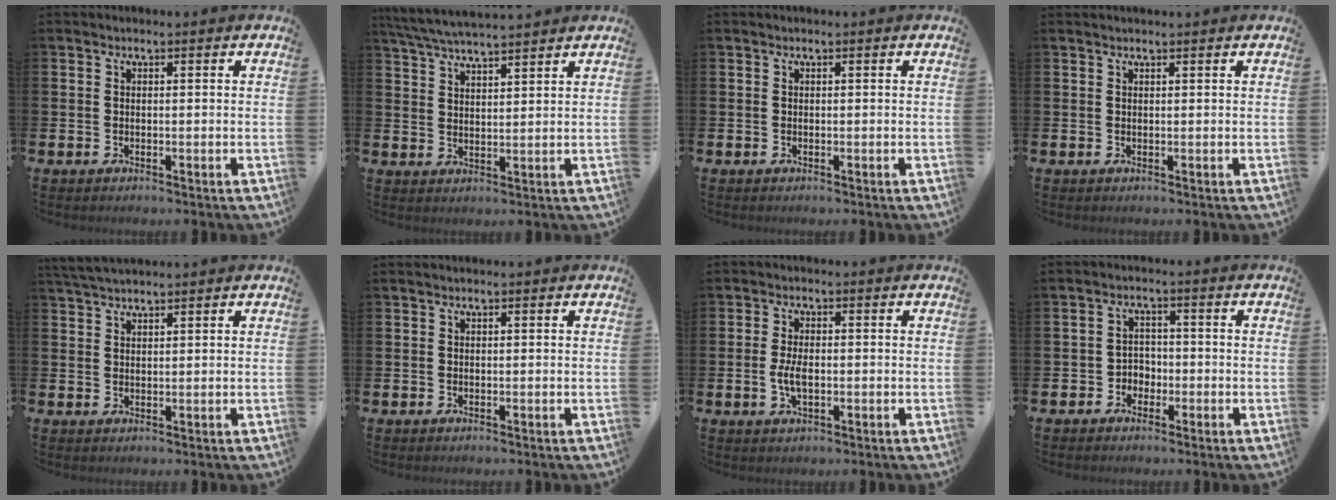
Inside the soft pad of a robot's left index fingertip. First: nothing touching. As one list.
[{"total": 5.4, "force": [5.3, 0.3, 1.3], "torque": [-0.040, -0.024, 0.094]}, {"total": 0.0}, {"total": 0.6, "force": [0.6, 0.0, 0.1], "torque": [0.005, -0.002, 0.009]}, {"total": 3.0, "force": [2.8, 0.4, 0.8], "torque": [-0.020, -0.006, 0.052]}, {"total": 0.0}, {"total": 3.3, "force": [-0.4, 1.6, 2.9], "torque": [-0.038, -0.002, -0.011]}, {"total": 2.7, "force": [-1.7, 2.1, 0.5], "torque": [-0.015, 0.008, -0.040]}]